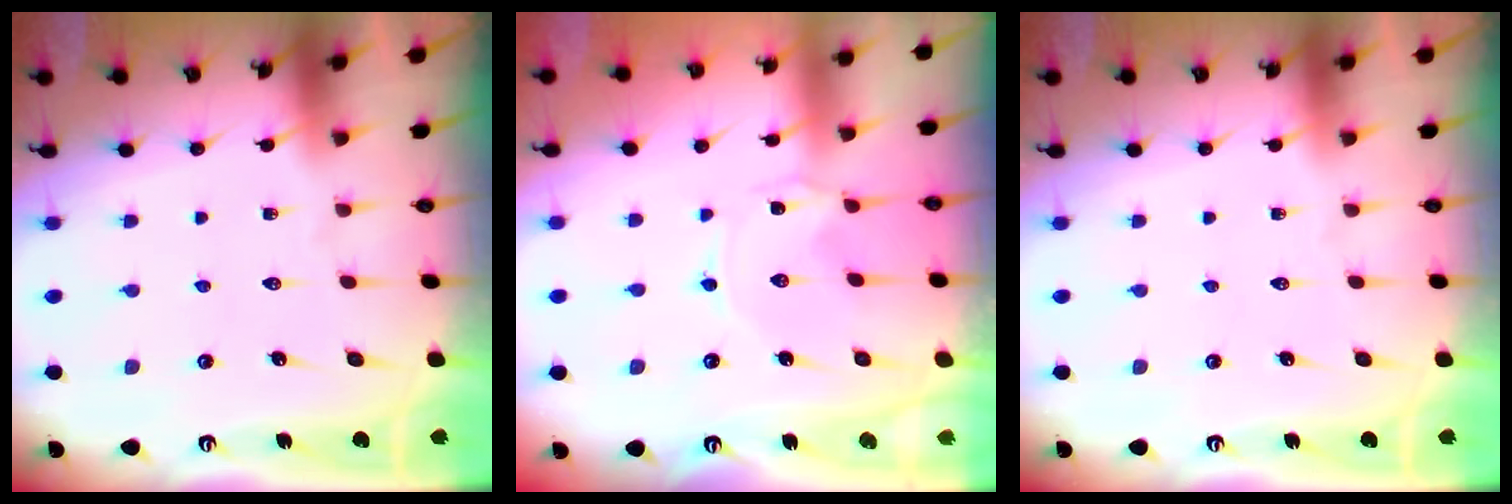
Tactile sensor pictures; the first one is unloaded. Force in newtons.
{"total": 0.0}
{"total": 0.0}